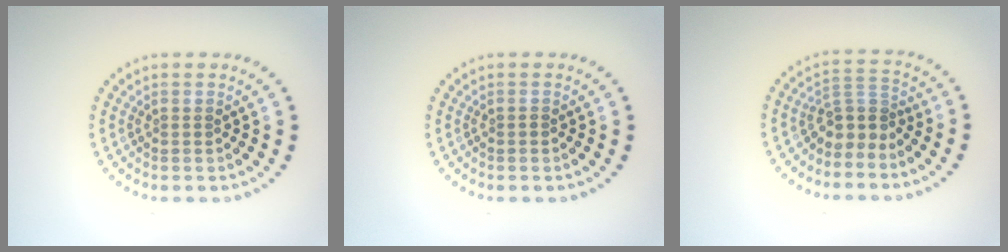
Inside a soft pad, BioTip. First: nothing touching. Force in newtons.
{"total": 0.5, "press": 0.4, "slide": 0.4}
{"total": 2.9, "press": 1.9, "slide": 2.1}